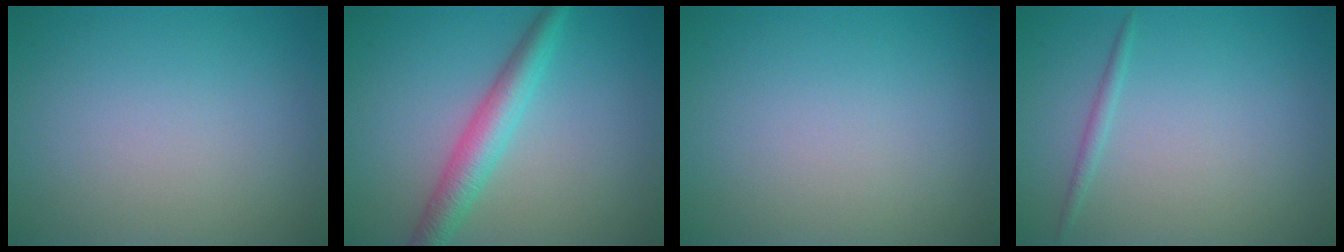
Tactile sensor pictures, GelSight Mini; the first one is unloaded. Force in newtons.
{"total": 3.8, "press": 3.8, "slide": 0.0}
{"total": 0.0}
{"total": 0.9, "press": 0.9, "slide": 0.0}